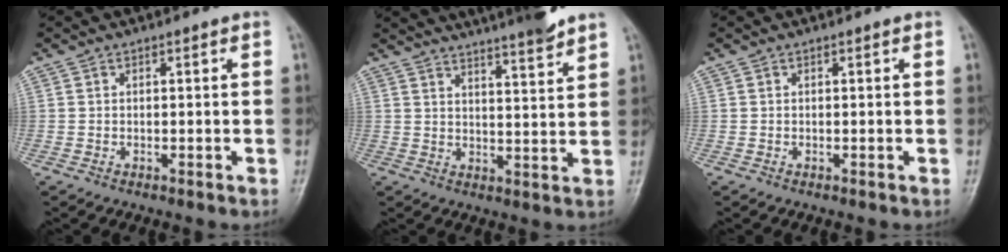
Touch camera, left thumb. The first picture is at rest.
{"total": 12.5, "force": [10.8, 1.1, 6.2], "torque": [-0.079, -0.043, 0.149]}
{"total": 0.0}